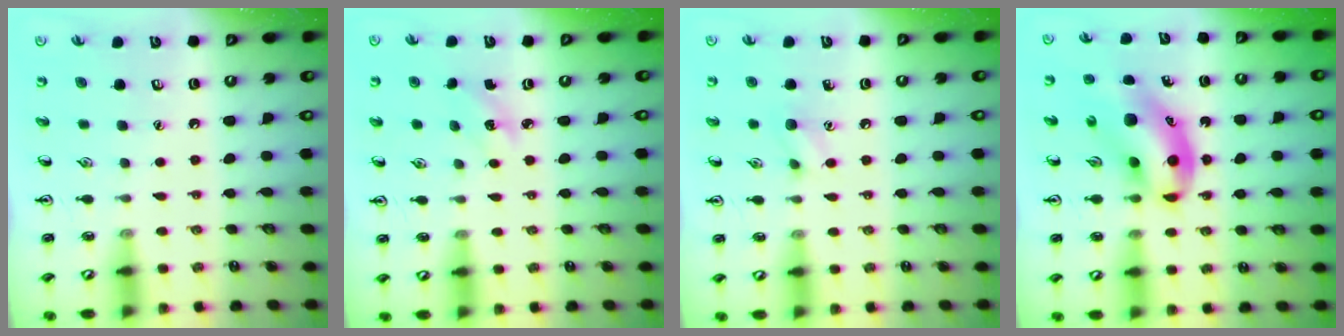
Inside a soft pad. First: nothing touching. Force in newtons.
{"total": 2.4, "press": 2.2, "slide": 0.8}
{"total": 6.2, "press": 6.0, "slide": 1.5}
{"total": 11.1, "press": 10.6, "slide": 3.1}